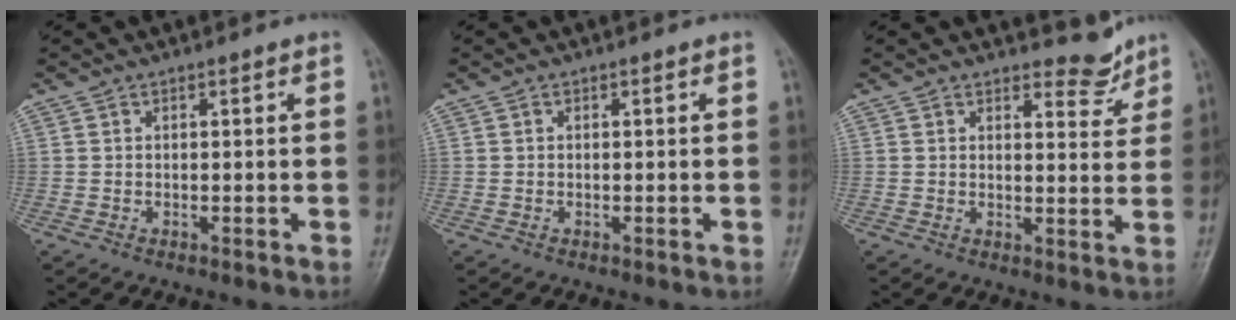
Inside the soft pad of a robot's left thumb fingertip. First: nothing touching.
{"total": 0.0}
{"total": 4.4, "force": [4.0, 1.8, 0.8], "torque": [0.008, -0.037, 0.051]}